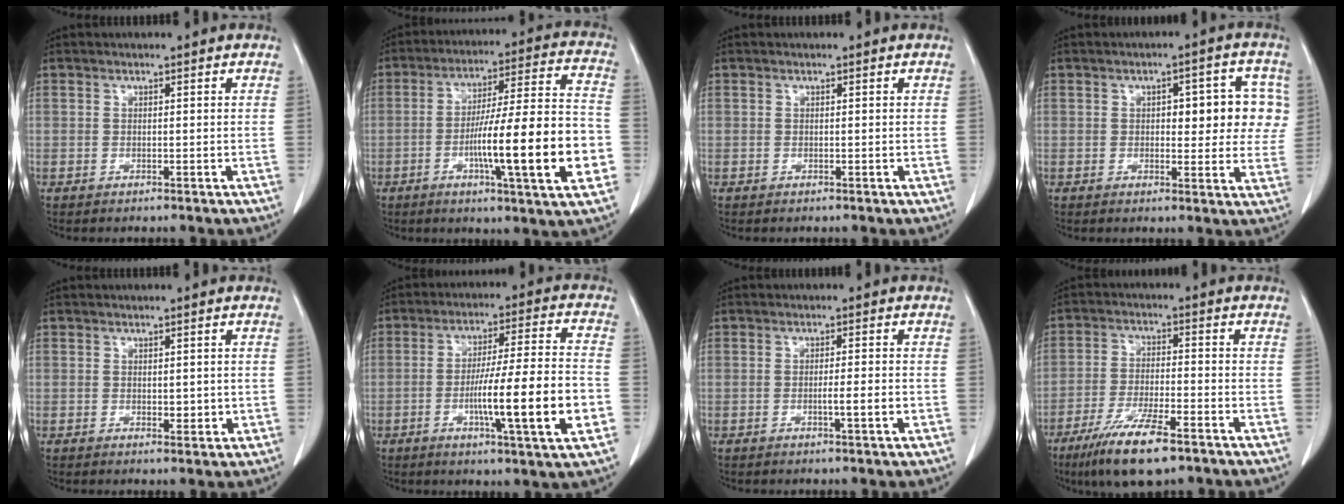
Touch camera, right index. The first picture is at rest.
{"total": 19.4, "force": [-4.9, 1.0, 18.8], "torque": [-0.267, 0.008, -0.071]}
{"total": 0.0}
{"total": 9.2, "force": [1.9, 4.0, 8.1], "torque": [-0.085, 0.024, 0.024]}
{"total": 2.2, "force": [0.0, 1.2, 1.8], "torque": [-0.023, -0.004, 0.005]}
{"total": 15.4, "force": [-3.9, 0.2, 14.9], "torque": [-0.244, -0.006, -0.065]}
{"total": 2.9, "force": [-0.7, -0.1, 2.8], "torque": [-0.047, -0.004, -0.012]}
{"total": 10.9, "force": [-7.2, 1.8, 8.0], "torque": [-0.149, -0.024, -0.124]}